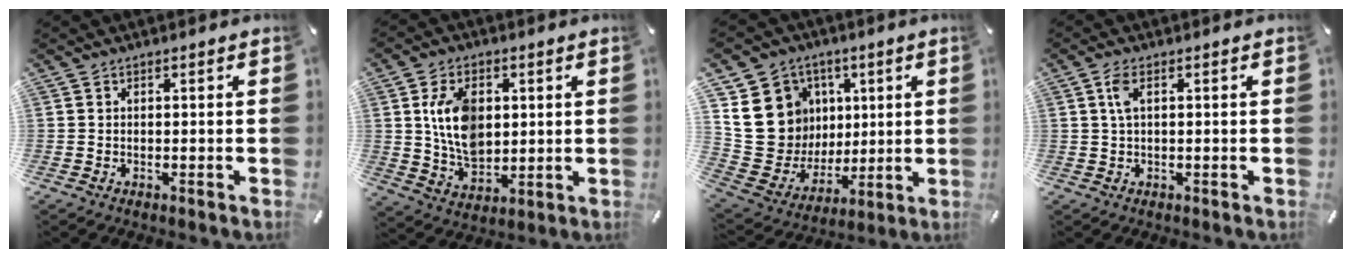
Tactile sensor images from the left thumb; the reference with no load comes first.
{"total": 11.5, "force": [2.6, 8.0, 7.8], "torque": [-0.168, 0.005, 0.049]}
{"total": 17.1, "force": [4.7, 15.8, 4.8], "torque": [-0.071, -0.033, 0.113]}
{"total": 3.2, "force": [0.9, 1.0, 3.0], "torque": [-0.070, 0.004, 0.011]}